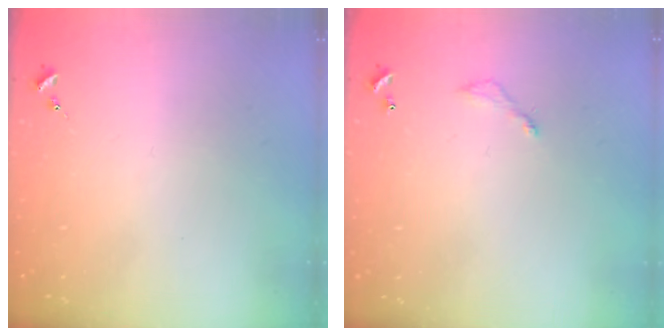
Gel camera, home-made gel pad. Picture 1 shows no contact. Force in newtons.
{"total": 3.8, "press": 3.8, "slide": 0.2}